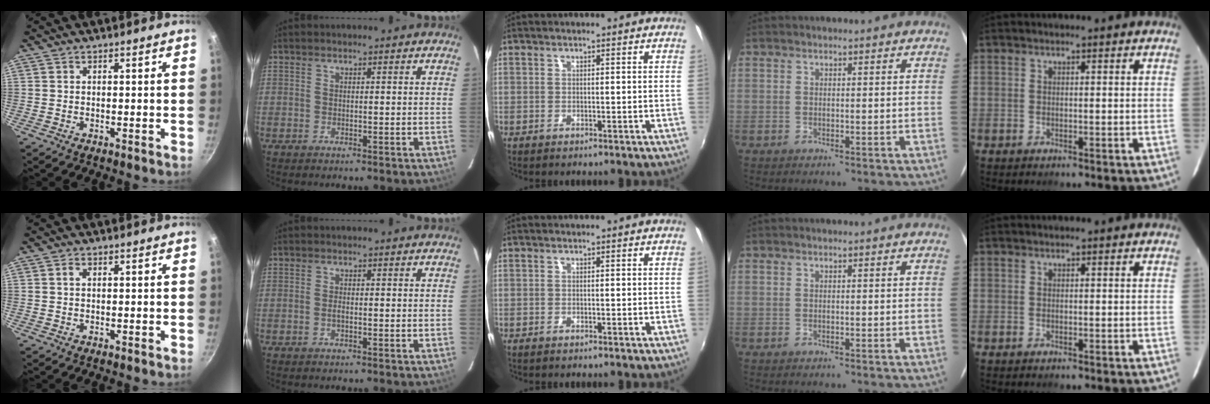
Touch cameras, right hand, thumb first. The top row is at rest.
{"thumb": {"total": 1.1, "force": [0.3, 0.7, 0.8], "torque": [-0.014, 0.004, 0.003]}, "index": {"total": 0.8, "force": [-0.3, 0.3, 0.7], "torque": [-0.015, 0.000, -0.007]}}